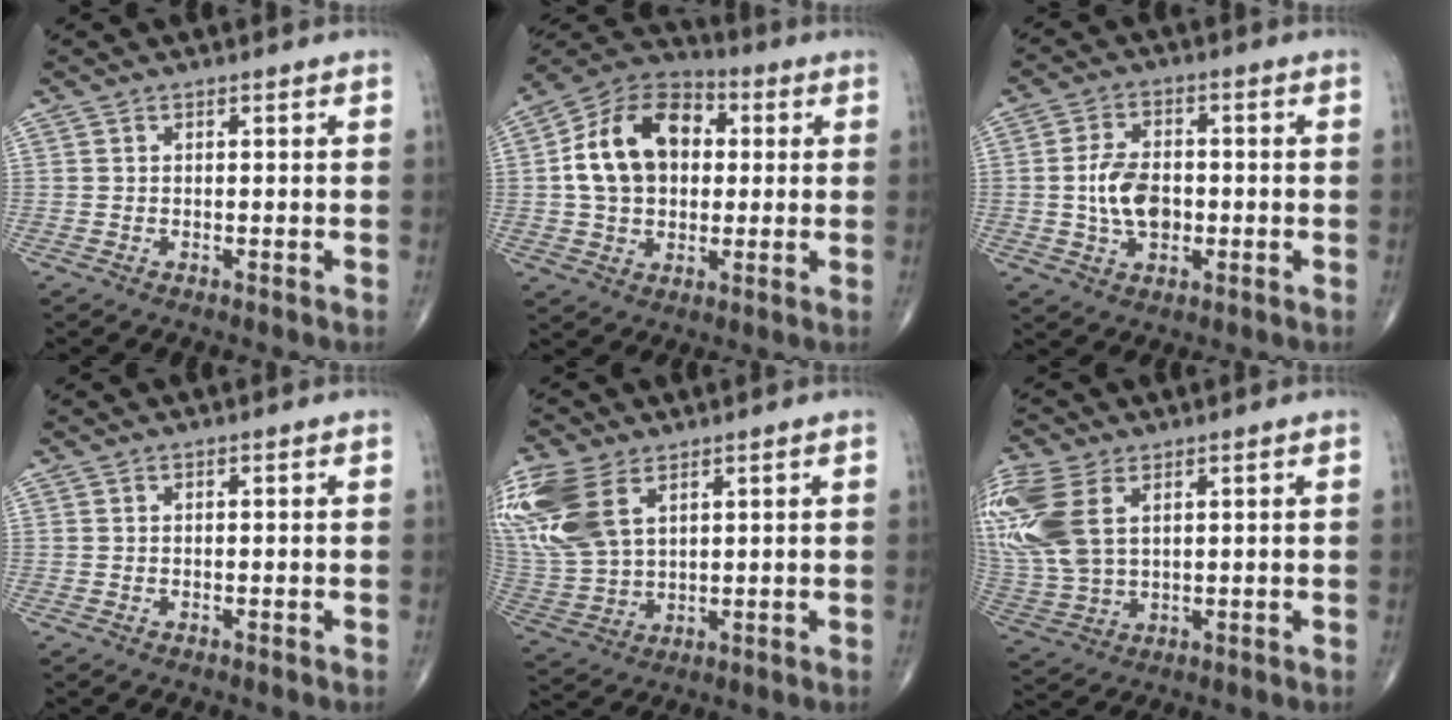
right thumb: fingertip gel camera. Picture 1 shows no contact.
{"total": 16.6, "force": [2.1, 11.7, 11.6], "torque": [-0.173, 0.021, 0.026]}
{"total": 8.5, "force": [-0.7, 5.4, 6.5], "torque": [-0.108, 0.006, -0.013]}
{"total": 0.0}
{"total": 17.8, "force": [8.0, 10.7, 11.8], "torque": [-0.293, -0.007, 0.165]}
{"total": 17.2, "force": [5.7, 10.6, 12.3], "torque": [-0.317, -0.002, 0.118]}